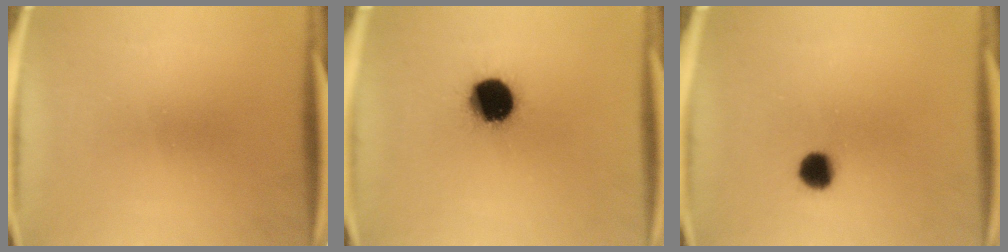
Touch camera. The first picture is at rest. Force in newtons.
{"total": 14.2}
{"total": 4.8}